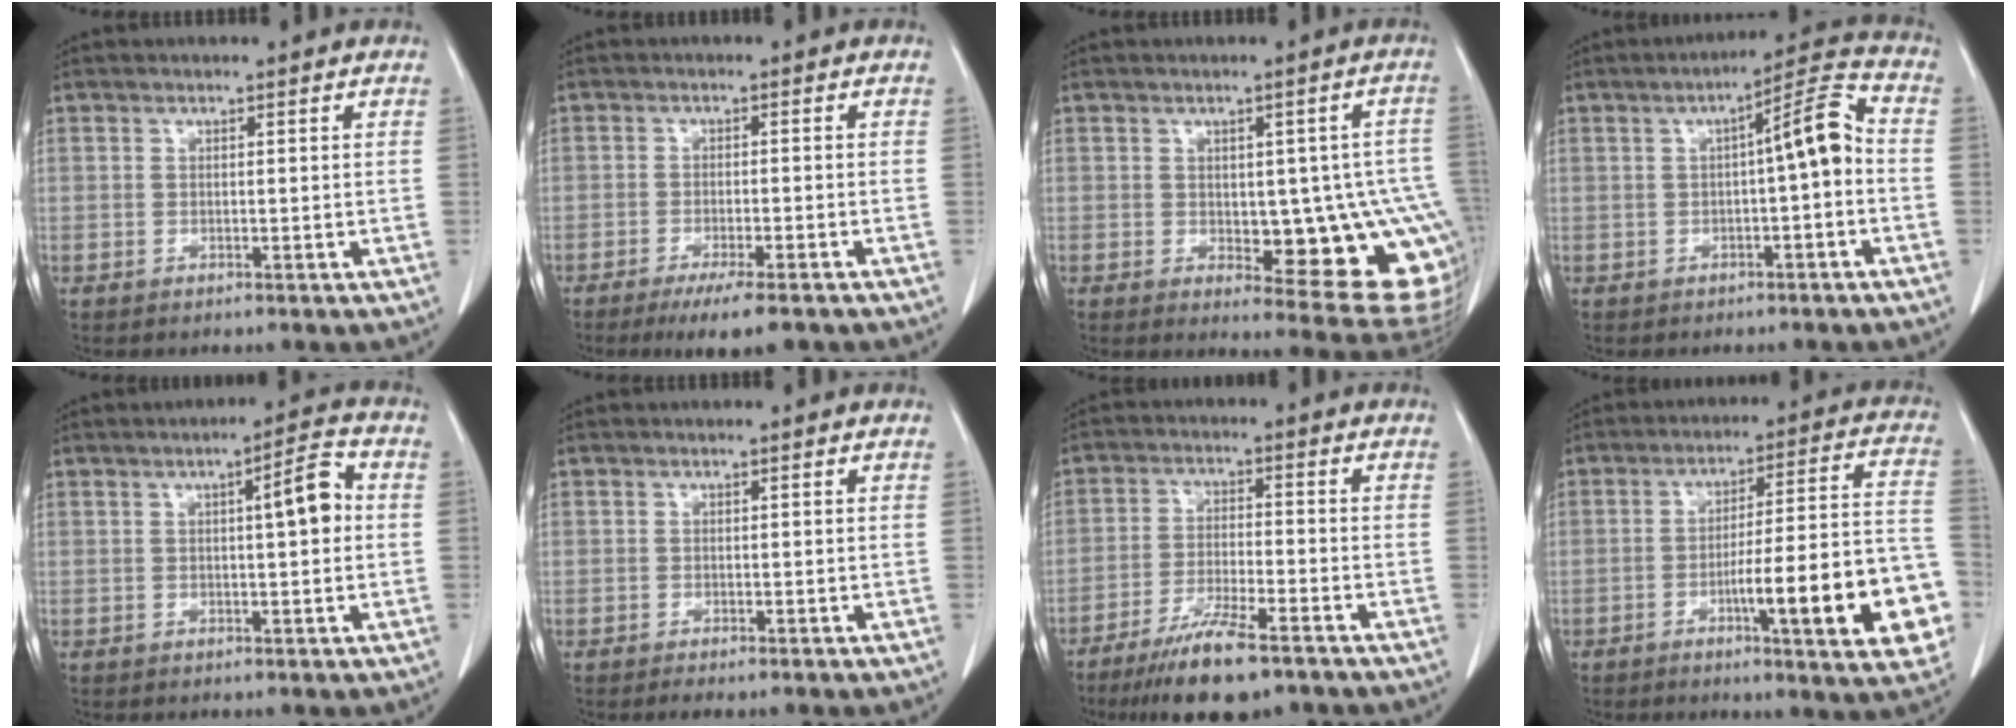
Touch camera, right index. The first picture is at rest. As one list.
[{"total": 7.9, "force": [-5.9, 0.8, 5.2], "torque": [-0.069, -0.016, -0.085]}, {"total": 15.4, "force": [-2.3, 5.4, 14.3], "torque": [-0.115, 0.012, -0.006]}, {"total": 7.3, "force": [-0.4, 0.8, 7.2], "torque": [-0.103, 0.026, -0.009]}, {"total": 5.4, "force": [0.6, 0.8, 5.3], "torque": [-0.076, 0.013, 0.005]}, {"total": 1.1, "force": [-0.8, 0.1, 0.7], "torque": [-0.010, -0.003, -0.011]}, {"total": 10.4, "force": [-7.5, 1.6, 7.0], "torque": [-0.127, -0.025, -0.127]}, {"total": 18.4, "force": [-6.1, 2.4, 17.2], "torque": [-0.177, 0.022, -0.075]}]